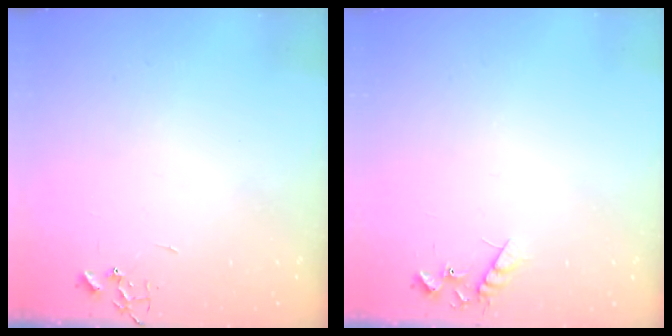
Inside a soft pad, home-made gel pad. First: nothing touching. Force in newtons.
{"total": 8.0, "press": 8.0, "slide": 0.4}